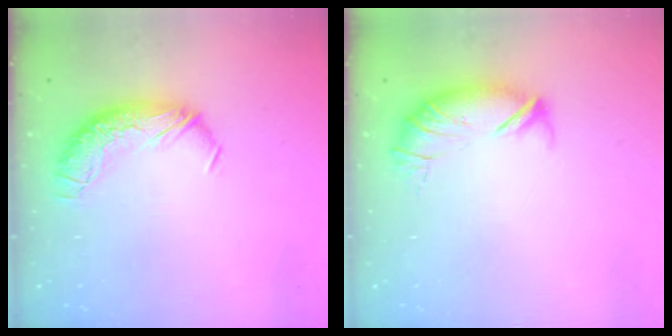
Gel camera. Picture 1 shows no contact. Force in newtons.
{"total": 4.3, "press": 4.1, "slide": 1.4}